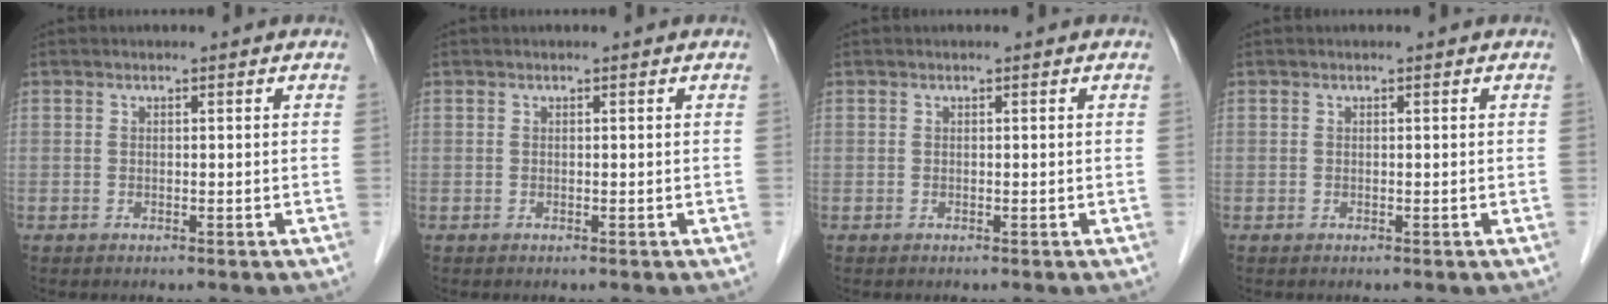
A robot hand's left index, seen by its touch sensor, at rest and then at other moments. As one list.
[{"total": 0.0}, {"total": 0.0}, {"total": 0.0}]